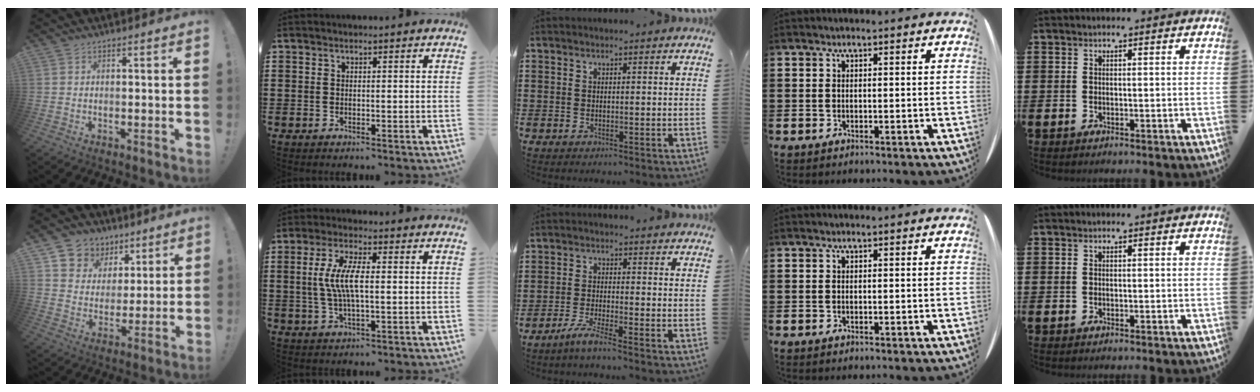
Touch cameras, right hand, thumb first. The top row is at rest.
{"thumb": {"total": 9.1, "force": [4.7, 7.7, 1.5], "torque": [-0.027, -0.034, 0.098]}, "index": {"total": 7.1, "force": [0.1, 2.2, 6.7], "torque": [-0.150, -0.005, -0.009]}, "middle": {"total": 3.4, "force": [-2.7, -0.4, 2.0], "torque": [-0.046, -0.006, -0.054]}}